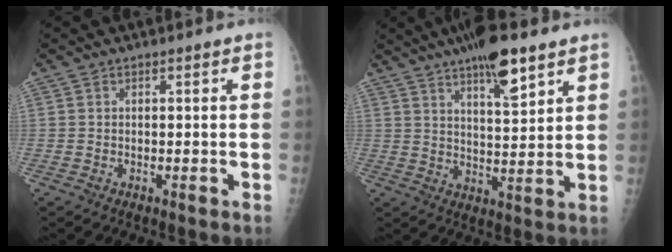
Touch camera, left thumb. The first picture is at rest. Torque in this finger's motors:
{"motor_torque": [1.82, 1.15, 1.02, -1.15, 0.09]}